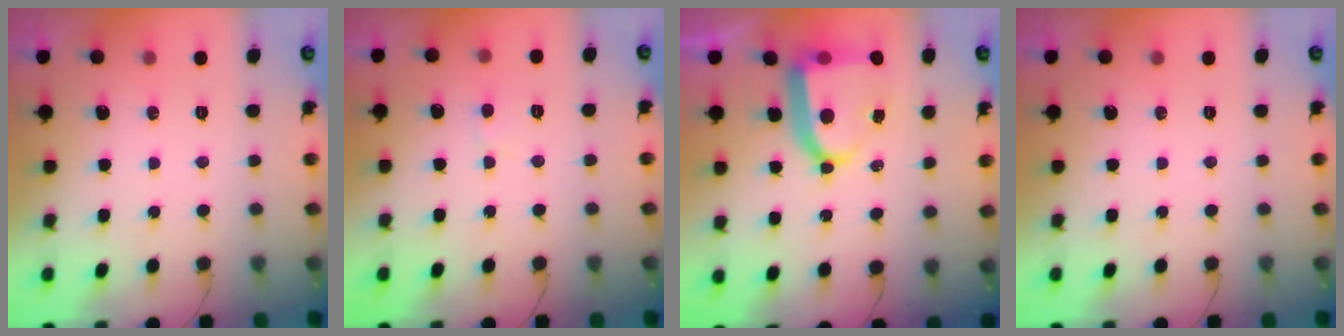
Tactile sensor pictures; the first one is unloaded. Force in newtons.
{"total": 3.7, "press": 3.7, "slide": 0.3}
{"total": 14.5, "press": 14.4, "slide": 1.6}
{"total": 0.0}